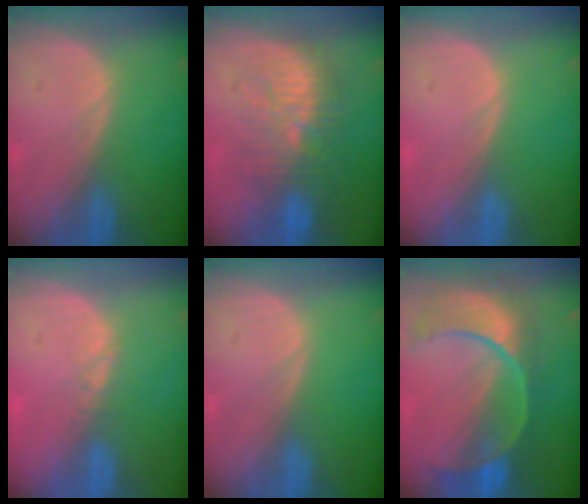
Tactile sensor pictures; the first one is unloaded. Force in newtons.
{"total": 9.2, "press": 9.0, "slide": 2.0}
{"total": 0.0}
{"total": 0.9, "press": 0.8, "slide": 0.5}
{"total": 0.0}
{"total": 11.2, "press": 9.4, "slide": 6.2}